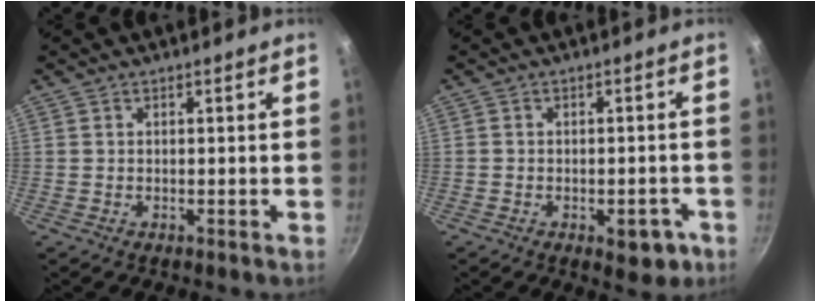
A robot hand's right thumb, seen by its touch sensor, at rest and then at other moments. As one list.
[{"total": 5.6, "force": [-2.5, 3.0, 4.0], "torque": [-0.024, 0.019, -0.022]}]